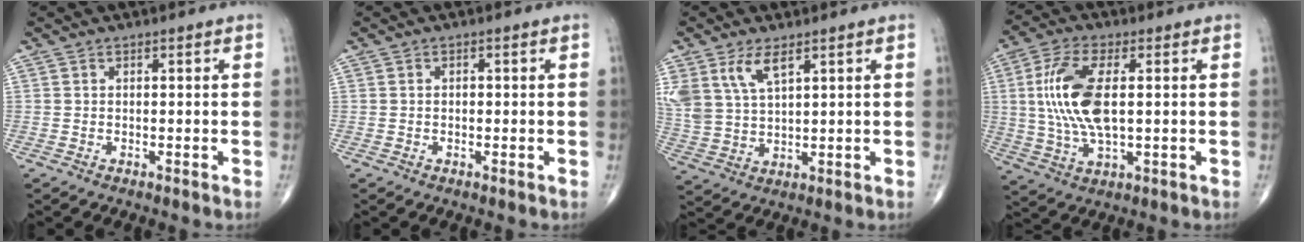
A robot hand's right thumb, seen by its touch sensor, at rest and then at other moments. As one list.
[{"total": 0.7, "force": [0.0, 0.4, 0.5], "torque": [-0.011, 0.000, 0.002]}, {"total": 8.6, "force": [4.8, 3.9, 5.9], "torque": [-0.124, -0.014, 0.106]}, {"total": 13.2, "force": [1.6, 5.6, 11.9], "torque": [-0.258, -0.001, 0.034]}]